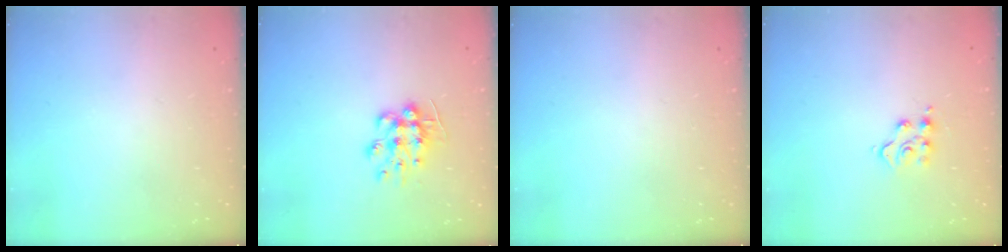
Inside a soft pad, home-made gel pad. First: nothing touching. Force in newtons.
{"total": 9.8, "press": 9.8, "slide": 0.5}
{"total": 0.0}
{"total": 6.7, "press": 6.7, "slide": 0.2}